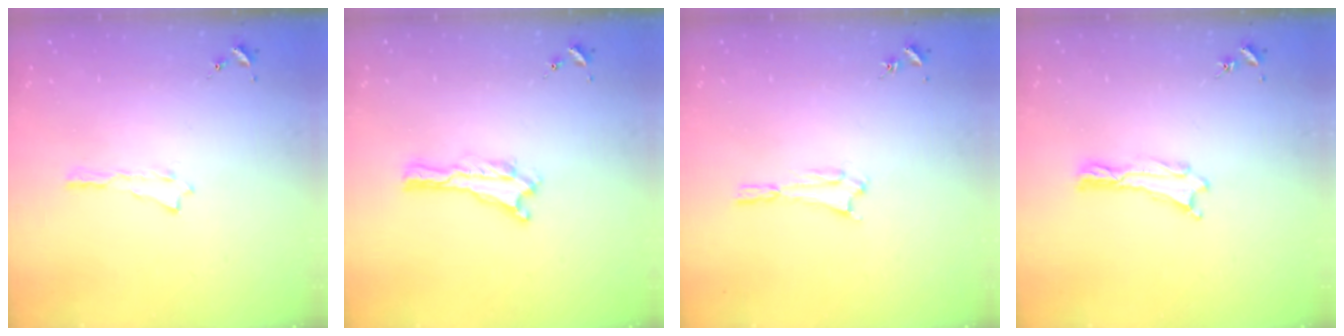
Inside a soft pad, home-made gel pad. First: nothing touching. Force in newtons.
{"total": 0.0}
{"total": 1.6, "press": 1.6, "slide": 0.1}
{"total": 0.0}